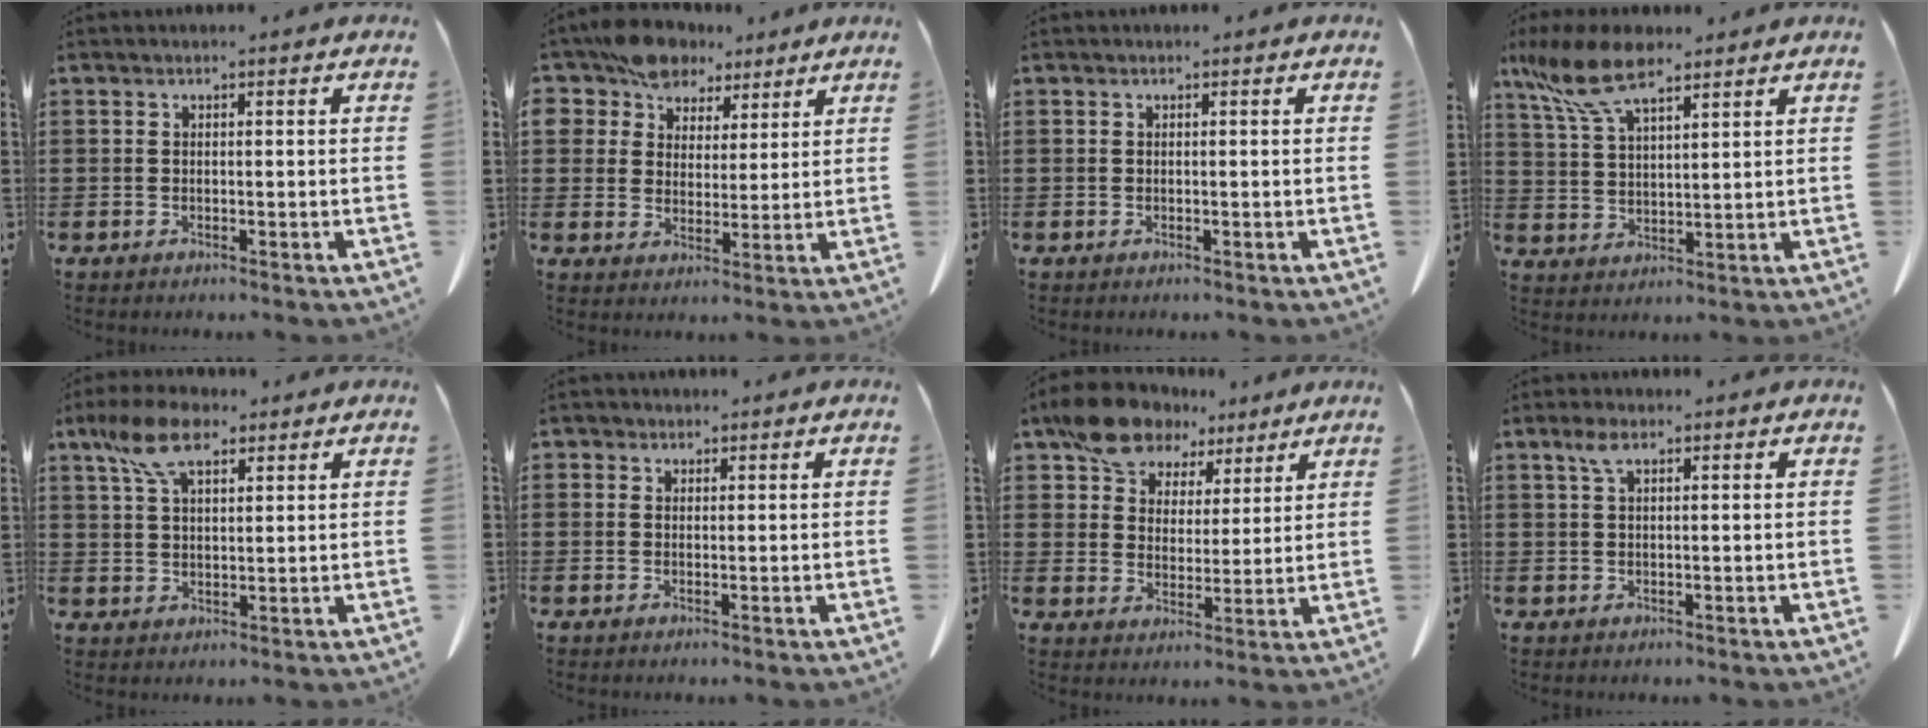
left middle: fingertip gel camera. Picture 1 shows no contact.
{"total": 7.6, "force": [6.1, 4.3, 1.4], "torque": [-0.065, -0.009, 0.118]}
{"total": 0.0}
{"total": 9.8, "force": [6.7, 3.5, 6.3], "torque": [-0.153, -0.012, 0.122]}
{"total": 7.9, "force": [4.8, 3.2, 5.4], "torque": [-0.126, 0.001, 0.085]}
{"total": 1.0, "force": [0.8, 0.7, 0.0], "torque": [-0.004, 0.002, 0.016]}
{"total": 9.5, "force": [7.3, 5.3, 3.0], "torque": [-0.089, -0.011, 0.139]}
{"total": 2.5, "force": [1.2, 0.9, 2.1], "torque": [-0.046, 0.005, 0.020]}